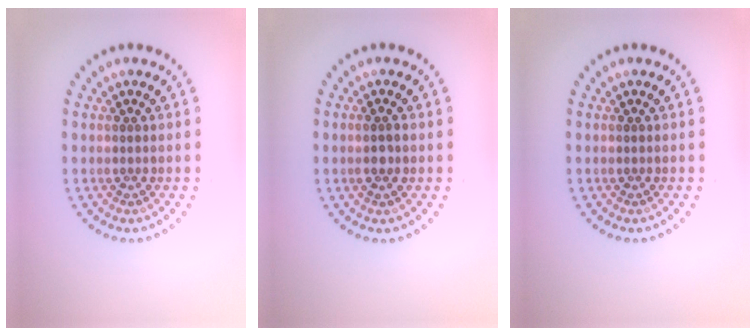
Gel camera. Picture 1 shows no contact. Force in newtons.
{"total": 1.5, "press": 1.4, "slide": 0.5}
{"total": 0.0}